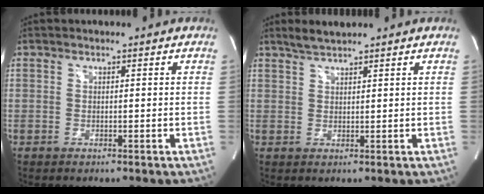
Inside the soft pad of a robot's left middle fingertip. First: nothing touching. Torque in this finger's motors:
{"motor_torque": [0.13, -0.02, -0.06, 0.02]}